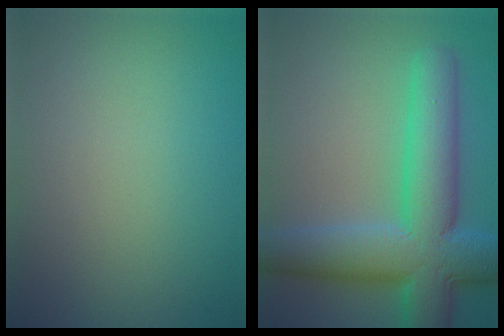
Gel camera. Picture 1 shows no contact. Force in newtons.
{"total": 11.0, "press": 11.0, "slide": 0.4}